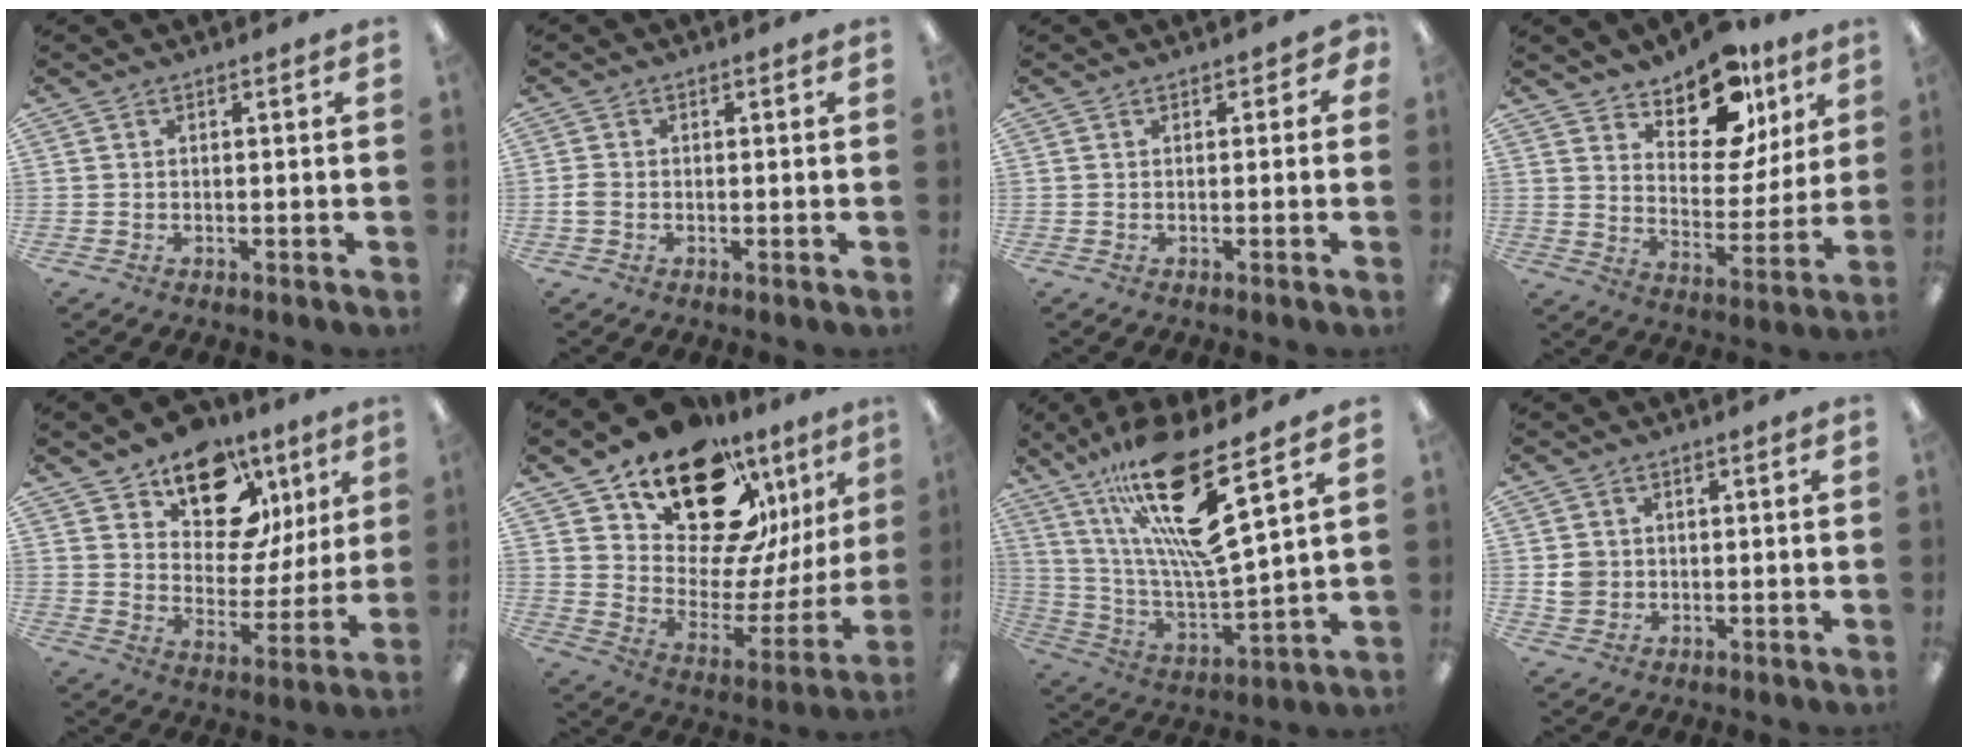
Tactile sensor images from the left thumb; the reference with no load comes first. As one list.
[{"total": 2.0, "force": [-0.5, 1.6, 1.1], "torque": [-0.018, 0.003, -0.008]}, {"total": 1.4, "force": [0.3, 1.2, 0.7], "torque": [-0.006, 0.001, 0.004]}, {"total": 15.4, "force": [11.6, 7.5, 7.0], "torque": [-0.101, -0.075, 0.204]}, {"total": 16.9, "force": [10.8, 10.1, 8.2], "torque": [-0.125, -0.065, 0.196]}, {"total": 20.3, "force": [15.3, 9.4, 9.4], "torque": [-0.152, -0.118, 0.272]}, {"total": 22.2, "force": [14.0, 4.4, 16.8], "torque": [-0.317, -0.081, 0.223]}, {"total": 3.7, "force": [0.3, 3.5, 1.0], "torque": [-0.008, 0.001, 0.004]}]